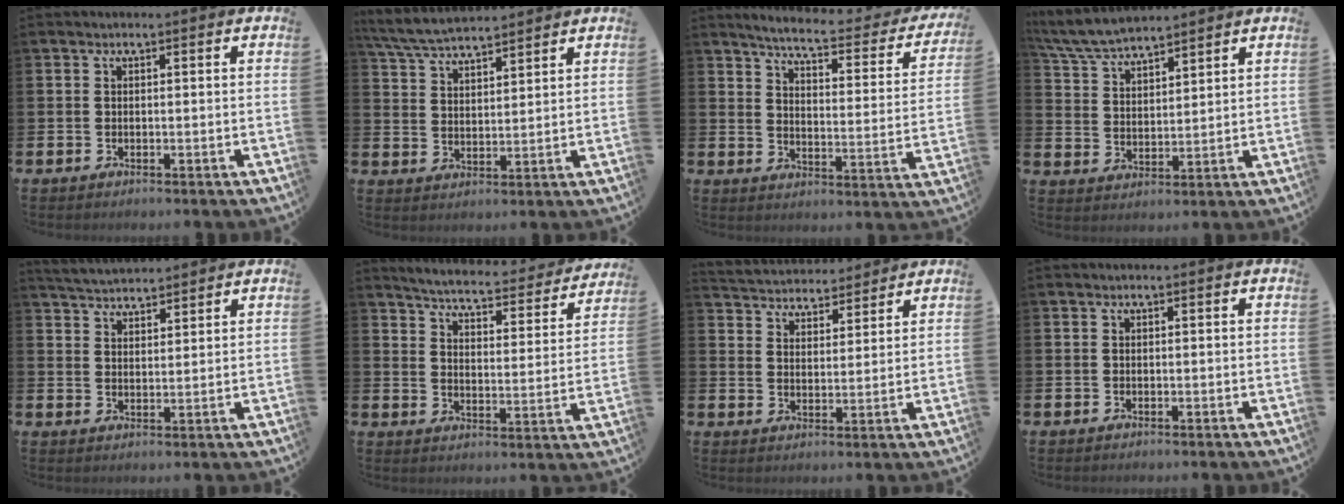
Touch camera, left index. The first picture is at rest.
{"total": 5.7, "force": [5.5, 0.7, 1.1], "torque": [-0.044, -0.026, 0.100]}
{"total": 5.4, "force": [4.8, 0.6, 2.4], "torque": [-0.066, -0.036, 0.073]}
{"total": 6.5, "force": [6.2, 1.0, 1.5], "torque": [-0.055, -0.025, 0.114]}
{"total": 4.2, "force": [4.2, 0.4, 0.1], "torque": [-0.020, -0.017, 0.077]}
{"total": 5.2, "force": [5.0, 0.4, 1.3], "torque": [-0.045, -0.045, 0.078]}
{"total": 4.5, "force": [4.3, 1.1, -0.6], "torque": [-0.011, -0.030, 0.076]}
{"total": 0.0}